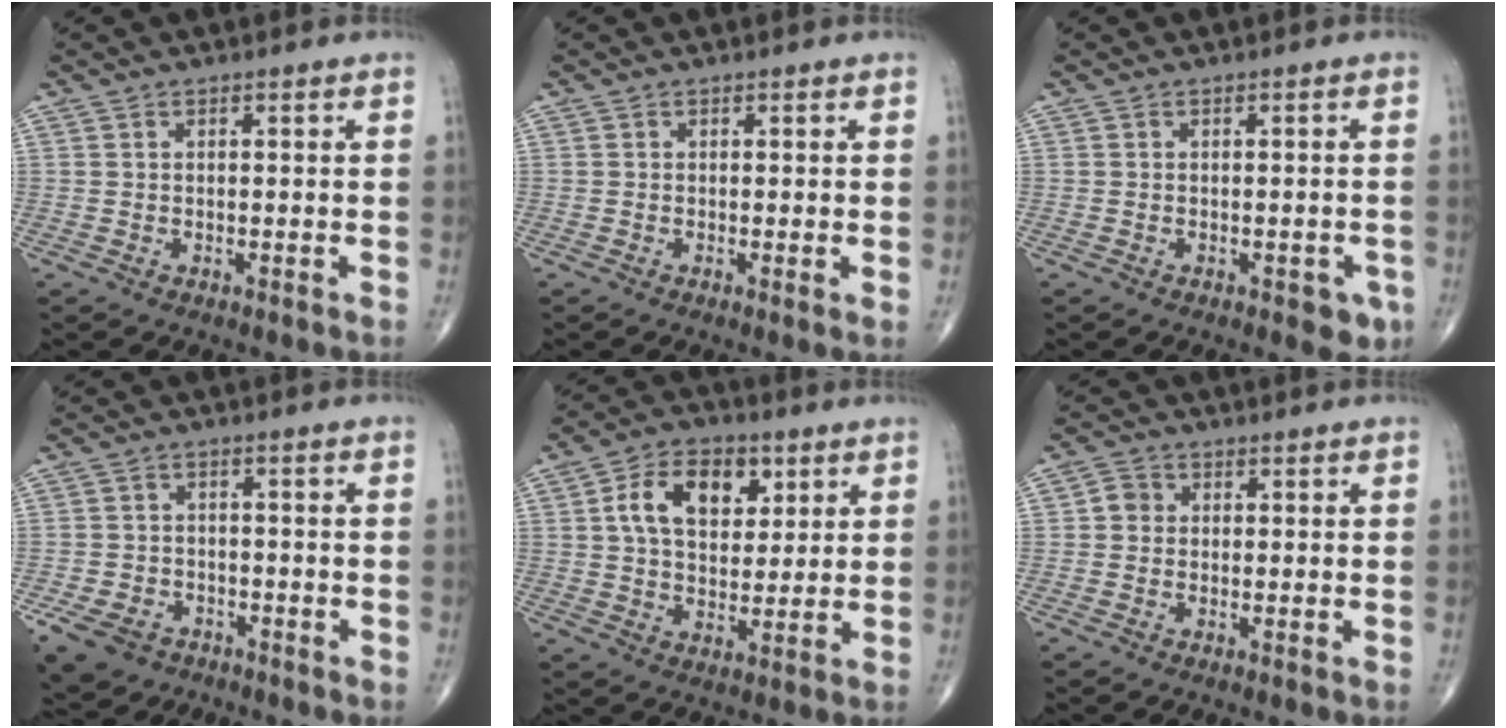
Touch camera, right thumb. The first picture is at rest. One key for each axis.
{"total": 0.9, "fx": 0.0, "fy": 0.1, "fz": 0.9, "tx": -0.019, "ty": -0.004, "tz": -0.003}
{"total": 3.8, "fx": -1.7, "fy": 1.9, "fz": 2.9, "tx": -0.014, "ty": 0.004, "tz": -0.017}
{"total": 10.2, "fx": -5.6, "fy": 7.4, "fz": 4.2, "tx": -0.094, "ty": 0.021, "tz": -0.087}
{"total": 12.3, "fx": 3.9, "fy": 7.9, "fz": 8.5, "tx": -0.116, "ty": -0.003, "tz": 0.064}
{"total": 2.6, "fx": 0.1, "fy": 2.4, "fz": 1.0, "tx": -0.004, "ty": 0.005, "tz": -0.005}